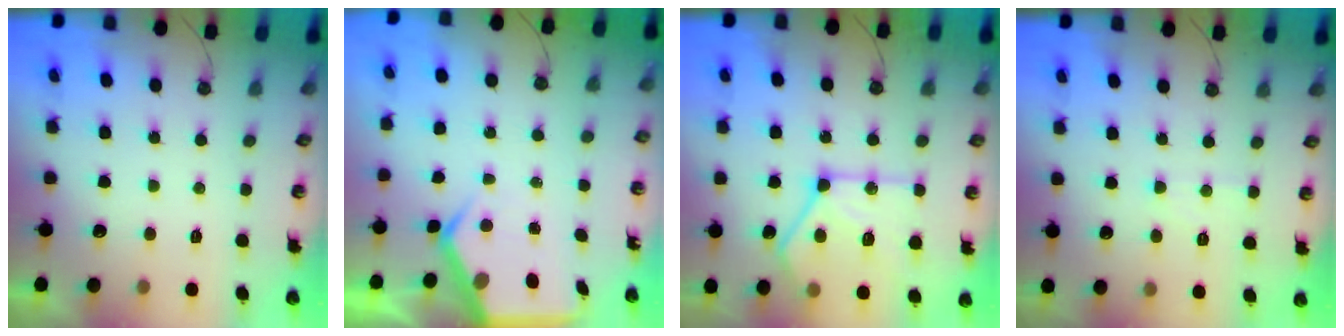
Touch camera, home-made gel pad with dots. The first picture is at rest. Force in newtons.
{"total": 6.9, "press": 6.8, "slide": 0.8}
{"total": 19.3, "press": 19.2, "slide": 2.1}
{"total": 4.8, "press": 4.7, "slide": 0.7}